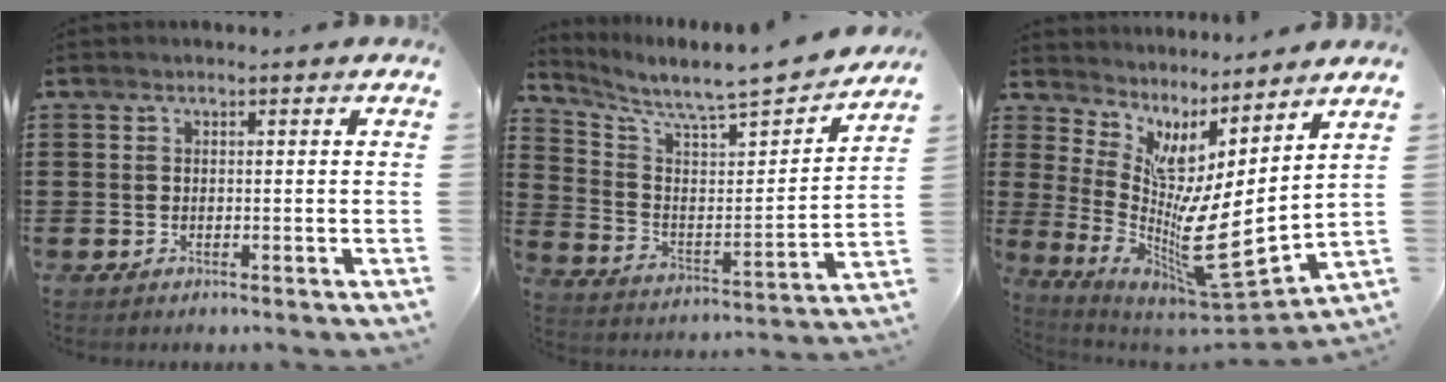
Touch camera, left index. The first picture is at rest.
{"total": 7.1, "force": [6.6, 0.5, 2.5], "torque": [-0.082, -0.055, 0.107]}
{"total": 7.8, "force": [-1.6, 0.9, 7.6], "torque": [-0.141, -0.047, -0.042]}